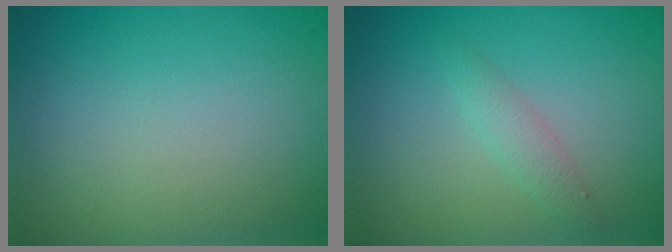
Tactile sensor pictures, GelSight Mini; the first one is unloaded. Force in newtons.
{"total": 1.5, "press": 1.5, "slide": 0.0}